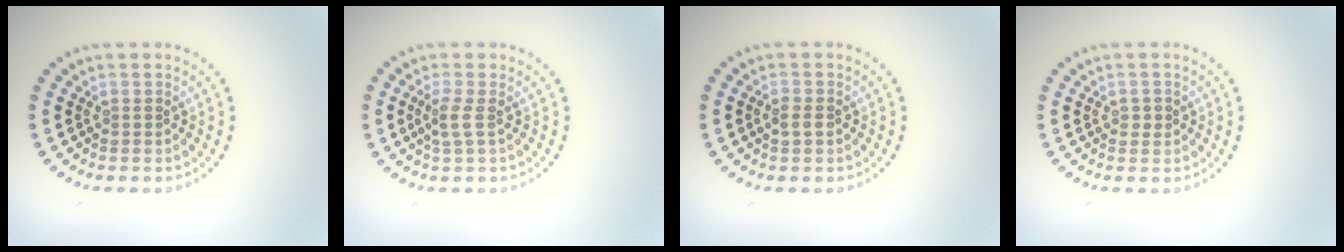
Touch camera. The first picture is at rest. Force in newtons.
{"total": 1.6, "press": 1.4, "slide": 0.9}
{"total": 1.3, "press": 1.3, "slide": 0.2}
{"total": 0.9, "press": 0.9, "slide": 0.1}